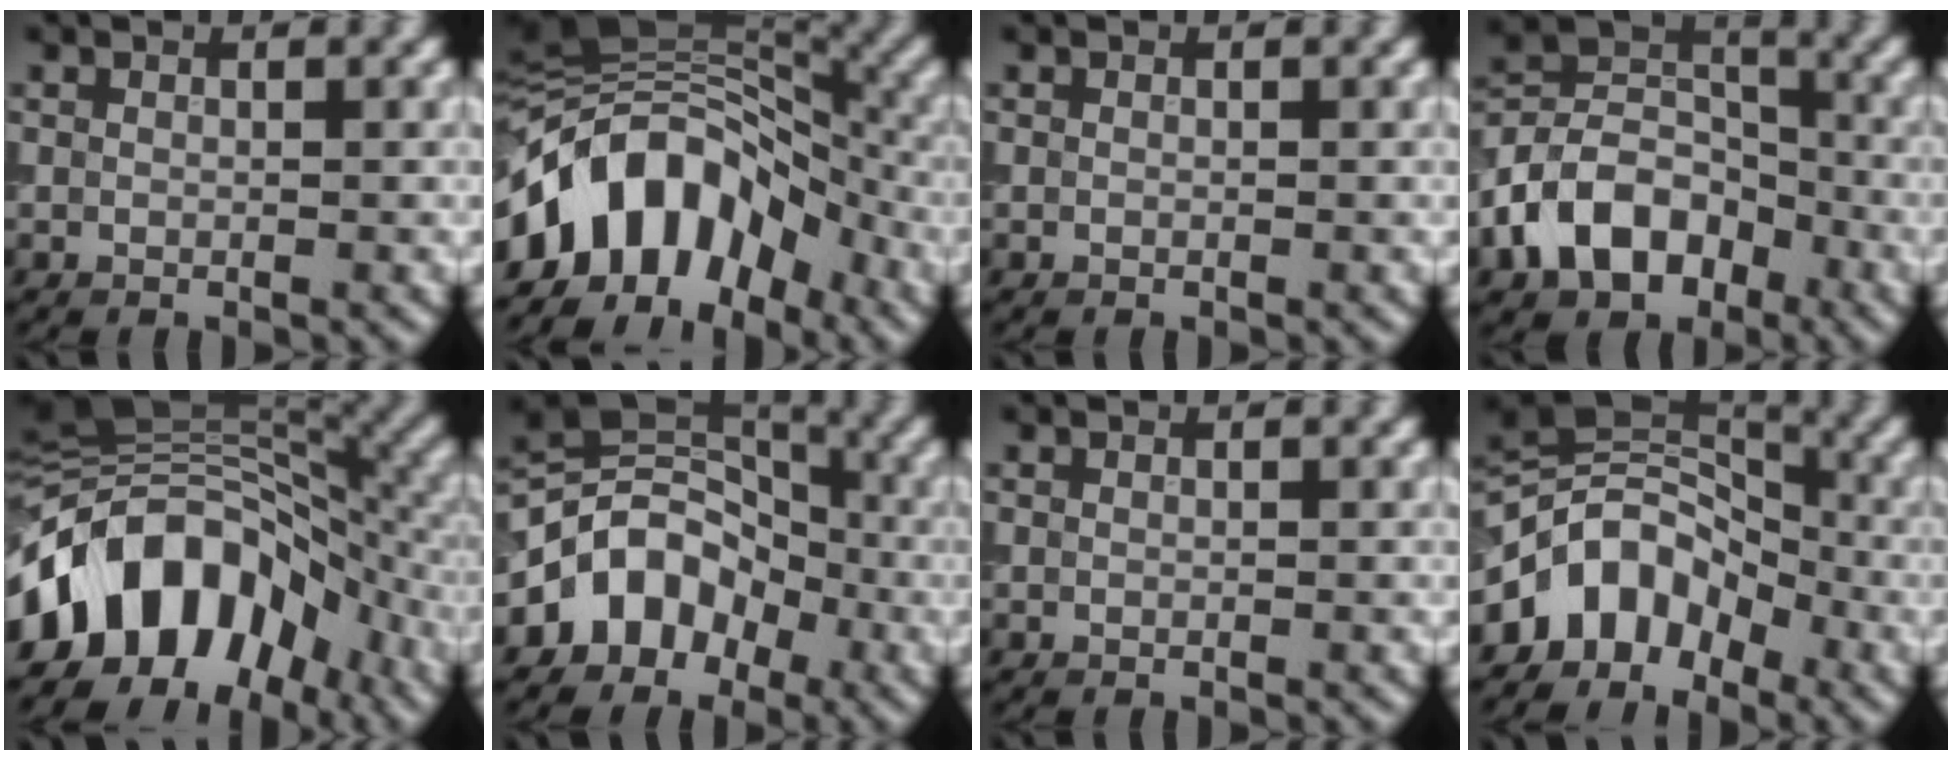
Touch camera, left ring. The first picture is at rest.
{"total": 11.4, "force": [-5.3, 7.4, 7.0], "torque": [-0.098, 0.027, -0.109]}
{"total": 0.0}
{"total": 8.6, "force": [-3.9, 6.1, 4.7], "torque": [-0.082, 0.008, -0.088]}
{"total": 12.6, "force": [-5.5, 8.3, 7.7], "torque": [-0.112, 0.025, -0.112]}
{"total": 6.5, "force": [-2.8, 5.1, 2.9], "torque": [-0.020, 0.011, -0.061]}
{"total": 0.0}
{"total": 6.9, "force": [-3.4, 4.8, 3.5], "torque": [-0.036, 0.014, -0.075]}